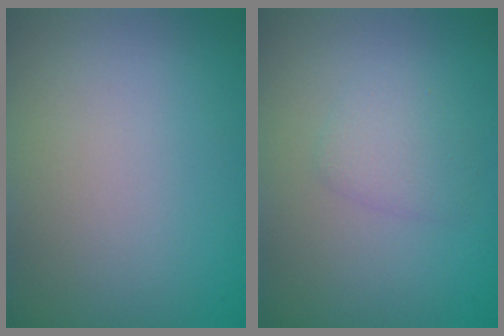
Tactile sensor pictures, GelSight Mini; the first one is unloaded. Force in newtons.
{"total": 1.8, "press": 1.8, "slide": 0.1}